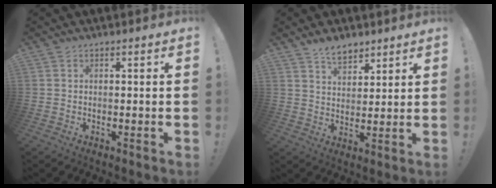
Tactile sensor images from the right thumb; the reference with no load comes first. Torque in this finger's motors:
{"motor_torque": [-0.62, 0.89, -0.13, 0.23, 0.00]}